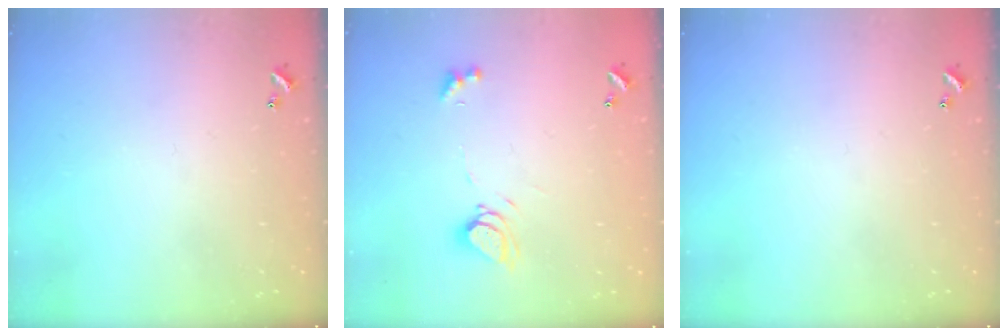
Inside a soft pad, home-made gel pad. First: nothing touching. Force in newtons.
{"total": 7.1, "press": 7.1, "slide": 0.8}
{"total": 0.0}